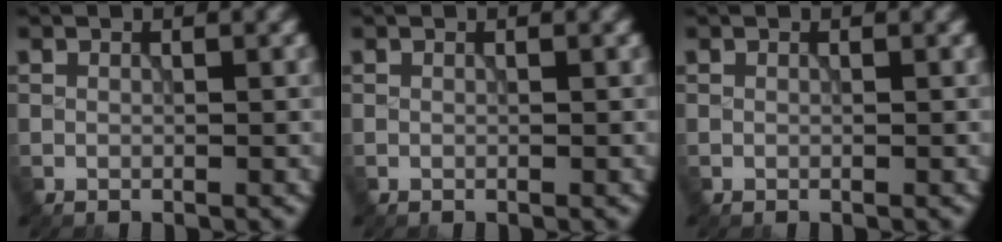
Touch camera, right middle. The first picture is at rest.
{"total": 0.0}
{"total": 0.0}